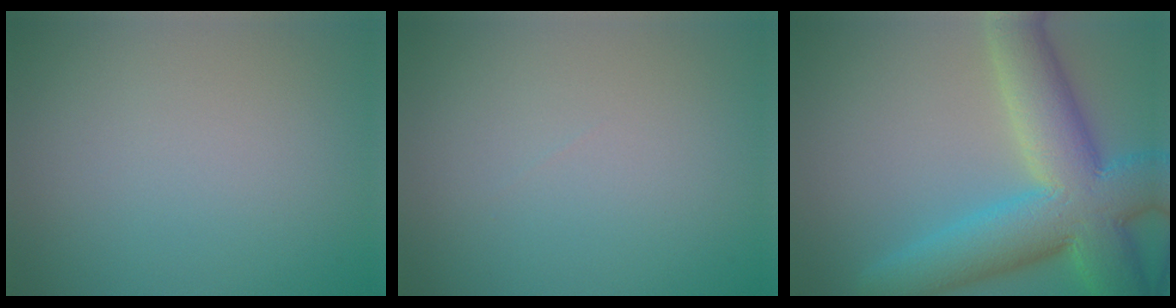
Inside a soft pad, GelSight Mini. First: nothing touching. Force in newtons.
{"total": 0.0}
{"total": 11.2, "press": 11.2, "slide": 0.4}